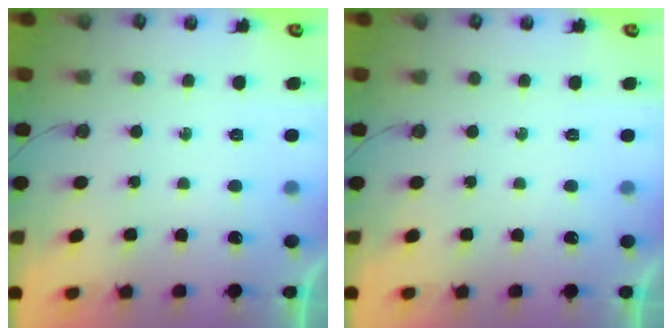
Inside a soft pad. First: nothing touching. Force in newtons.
{"total": 0.0}